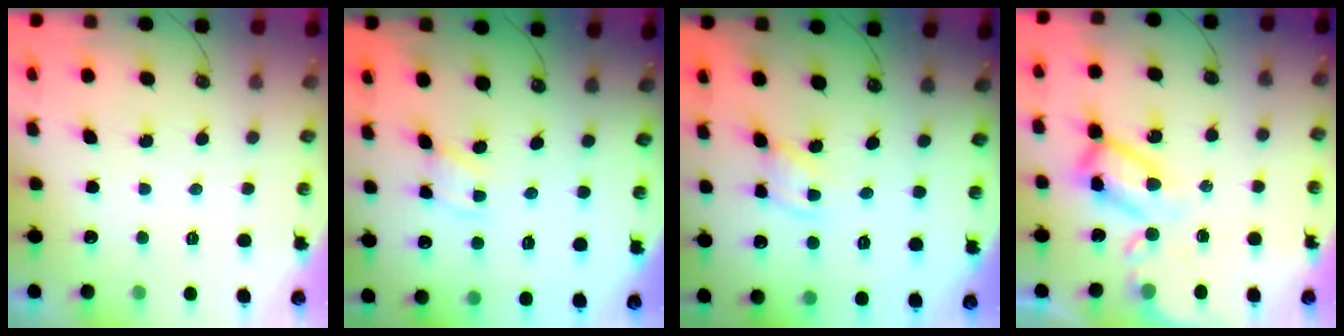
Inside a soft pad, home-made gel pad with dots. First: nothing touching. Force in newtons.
{"total": 1.2, "press": 1.2, "slide": 0.2}
{"total": 6.6, "press": 6.6, "slide": 0.3}
{"total": 11.0, "press": 11.0, "slide": 1.1}